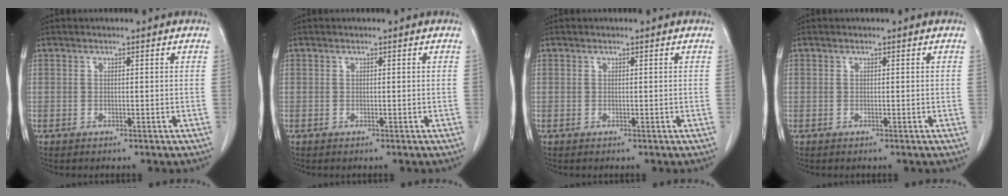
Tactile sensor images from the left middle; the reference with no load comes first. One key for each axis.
{"total": 0.0}
{"total": 0.0}
{"total": 0.0}